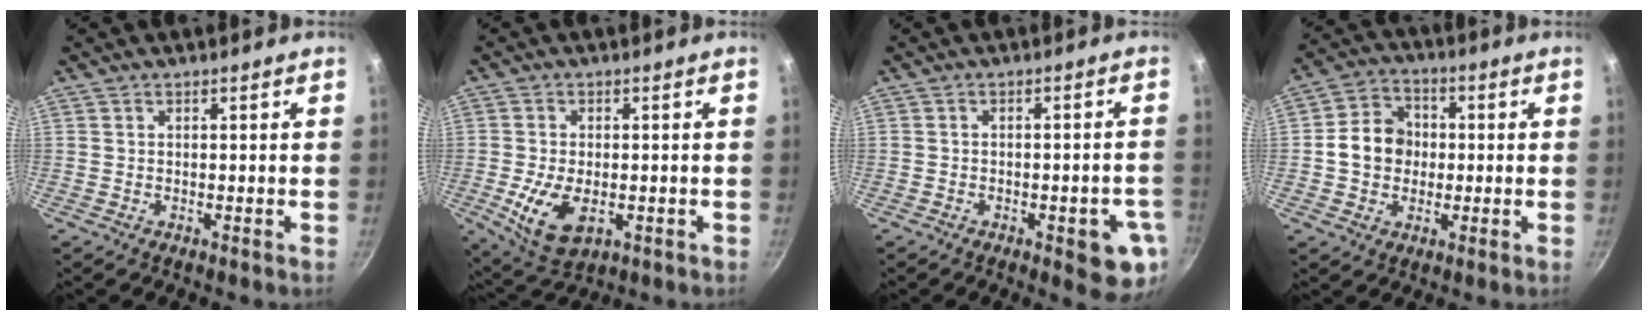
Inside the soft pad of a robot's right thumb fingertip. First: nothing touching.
{"total": 9.7, "force": [-2.1, 5.5, 7.7], "torque": [-0.142, -0.014, -0.028]}
{"total": 8.9, "force": [-3.1, 3.1, 7.7], "torque": [-0.068, 0.011, -0.036]}
{"total": 9.6, "force": [-0.1, 8.2, 4.9], "torque": [-0.054, 0.018, -0.018]}